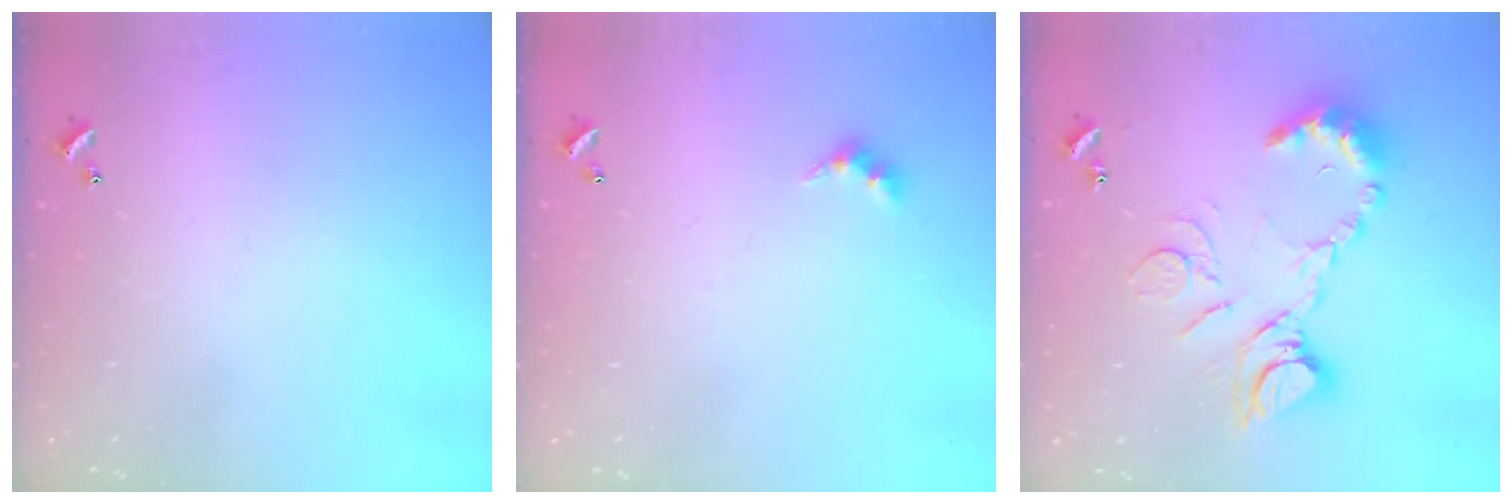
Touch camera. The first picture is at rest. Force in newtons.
{"total": 2.4, "press": 2.4, "slide": 0.5}
{"total": 14.9, "press": 14.9, "slide": 0.7}